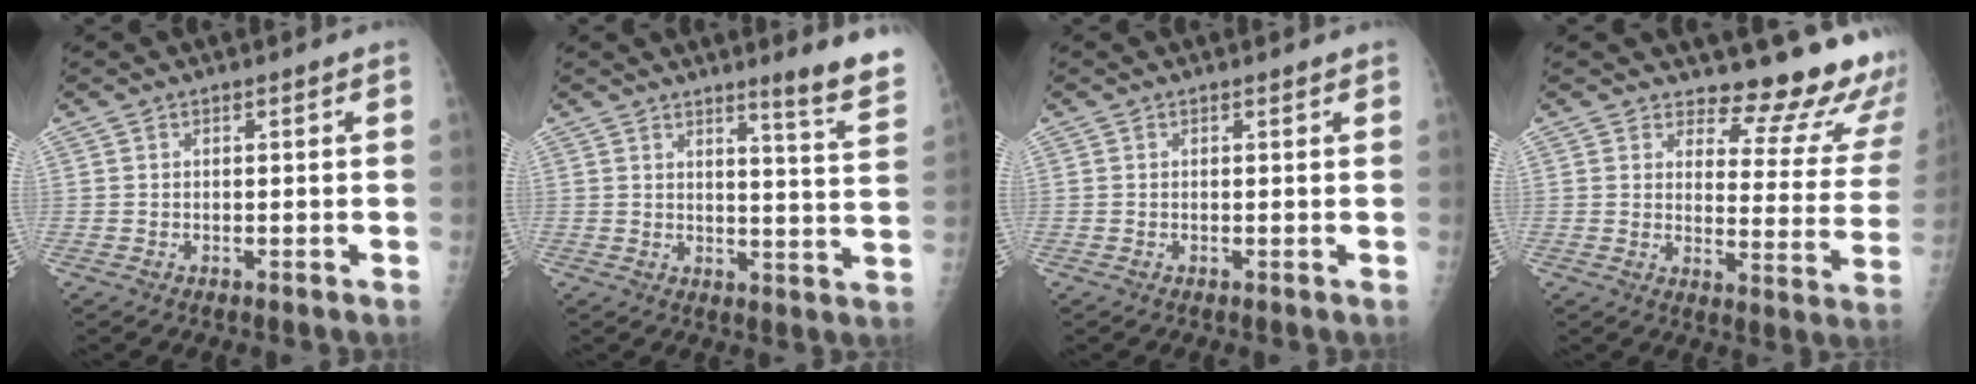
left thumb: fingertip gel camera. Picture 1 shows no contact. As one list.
[{"total": 9.5, "force": [7.2, -0.2, 6.2], "torque": [-0.066, -0.055, 0.081]}, {"total": 0.6, "force": [0.5, 0.1, 0.2], "torque": [-0.005, -0.002, 0.006]}, {"total": 16.9, "force": [15.3, 4.9, 5.2], "torque": [-0.013, -0.157, 0.167]}]